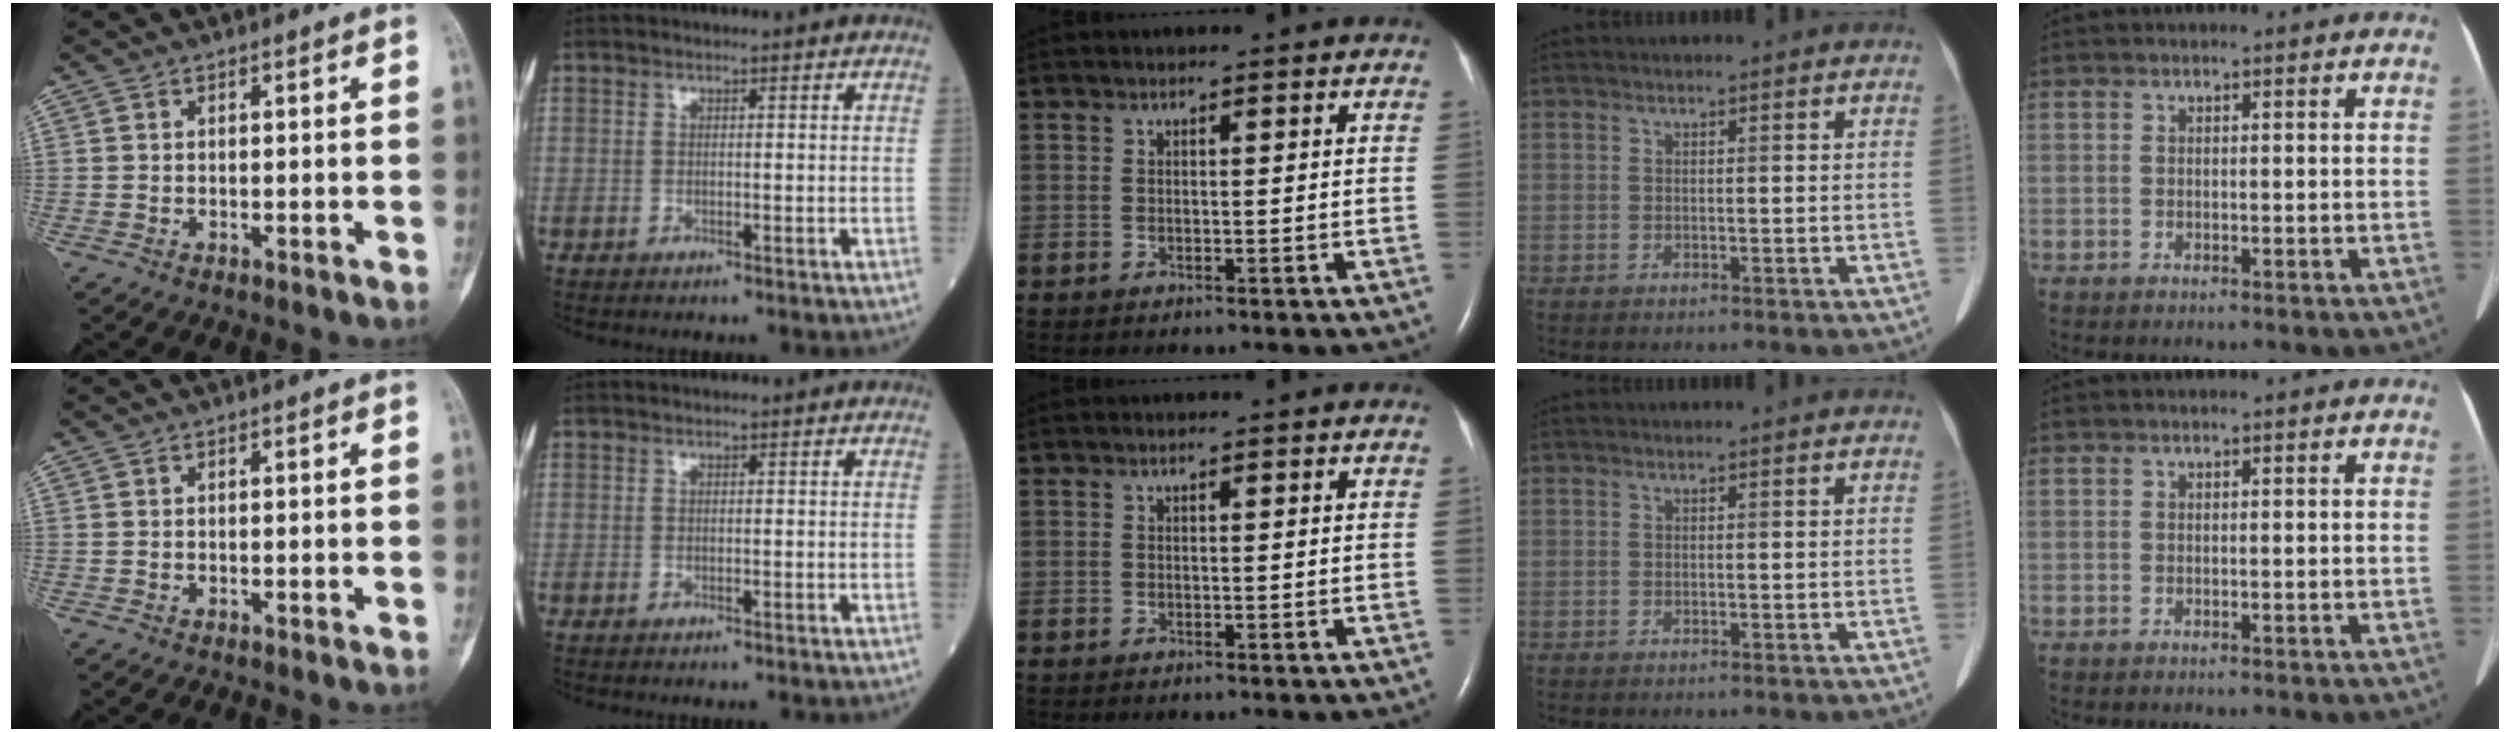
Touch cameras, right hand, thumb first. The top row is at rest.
{}